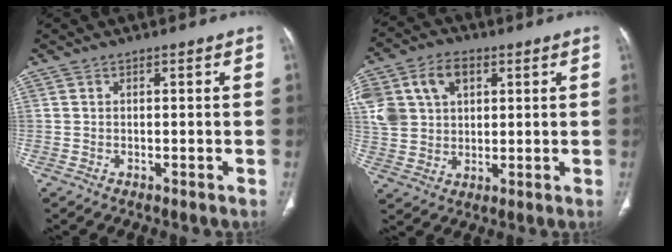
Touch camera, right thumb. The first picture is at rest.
{"total": 13.8, "force": [4.5, 10.1, 8.3], "torque": [-0.158, 0.010, 0.087]}